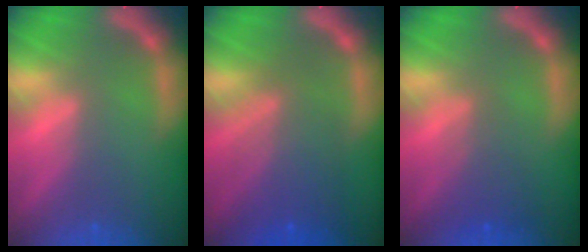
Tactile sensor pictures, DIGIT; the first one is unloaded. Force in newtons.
{"total": 7.0}
{"total": 2.9}